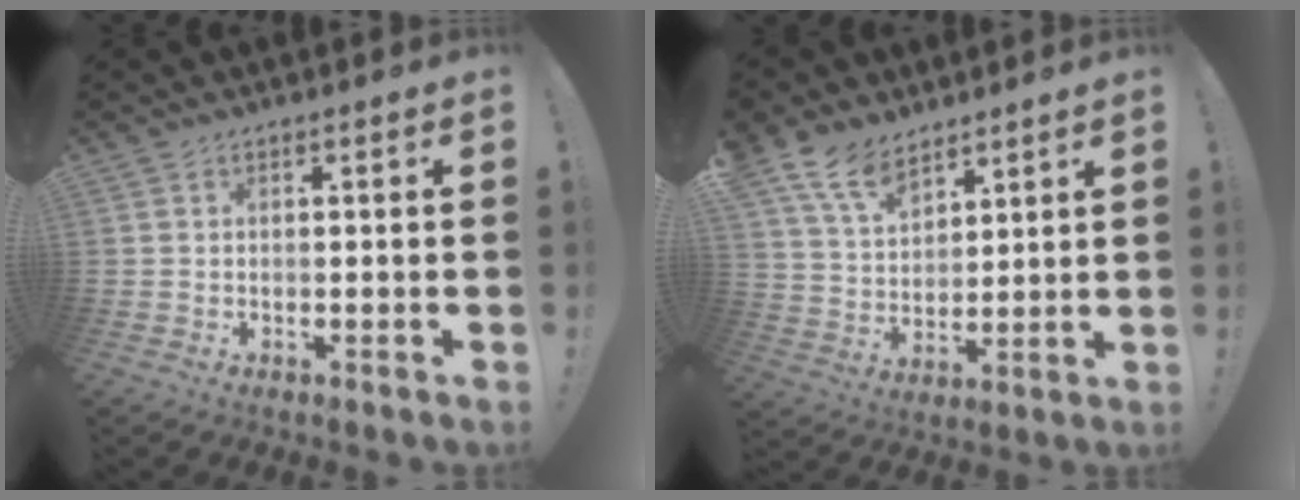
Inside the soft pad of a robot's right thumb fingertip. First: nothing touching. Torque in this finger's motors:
{"motor_torque": [0.86, 3.16, 0.66, 0.42, 0.18]}